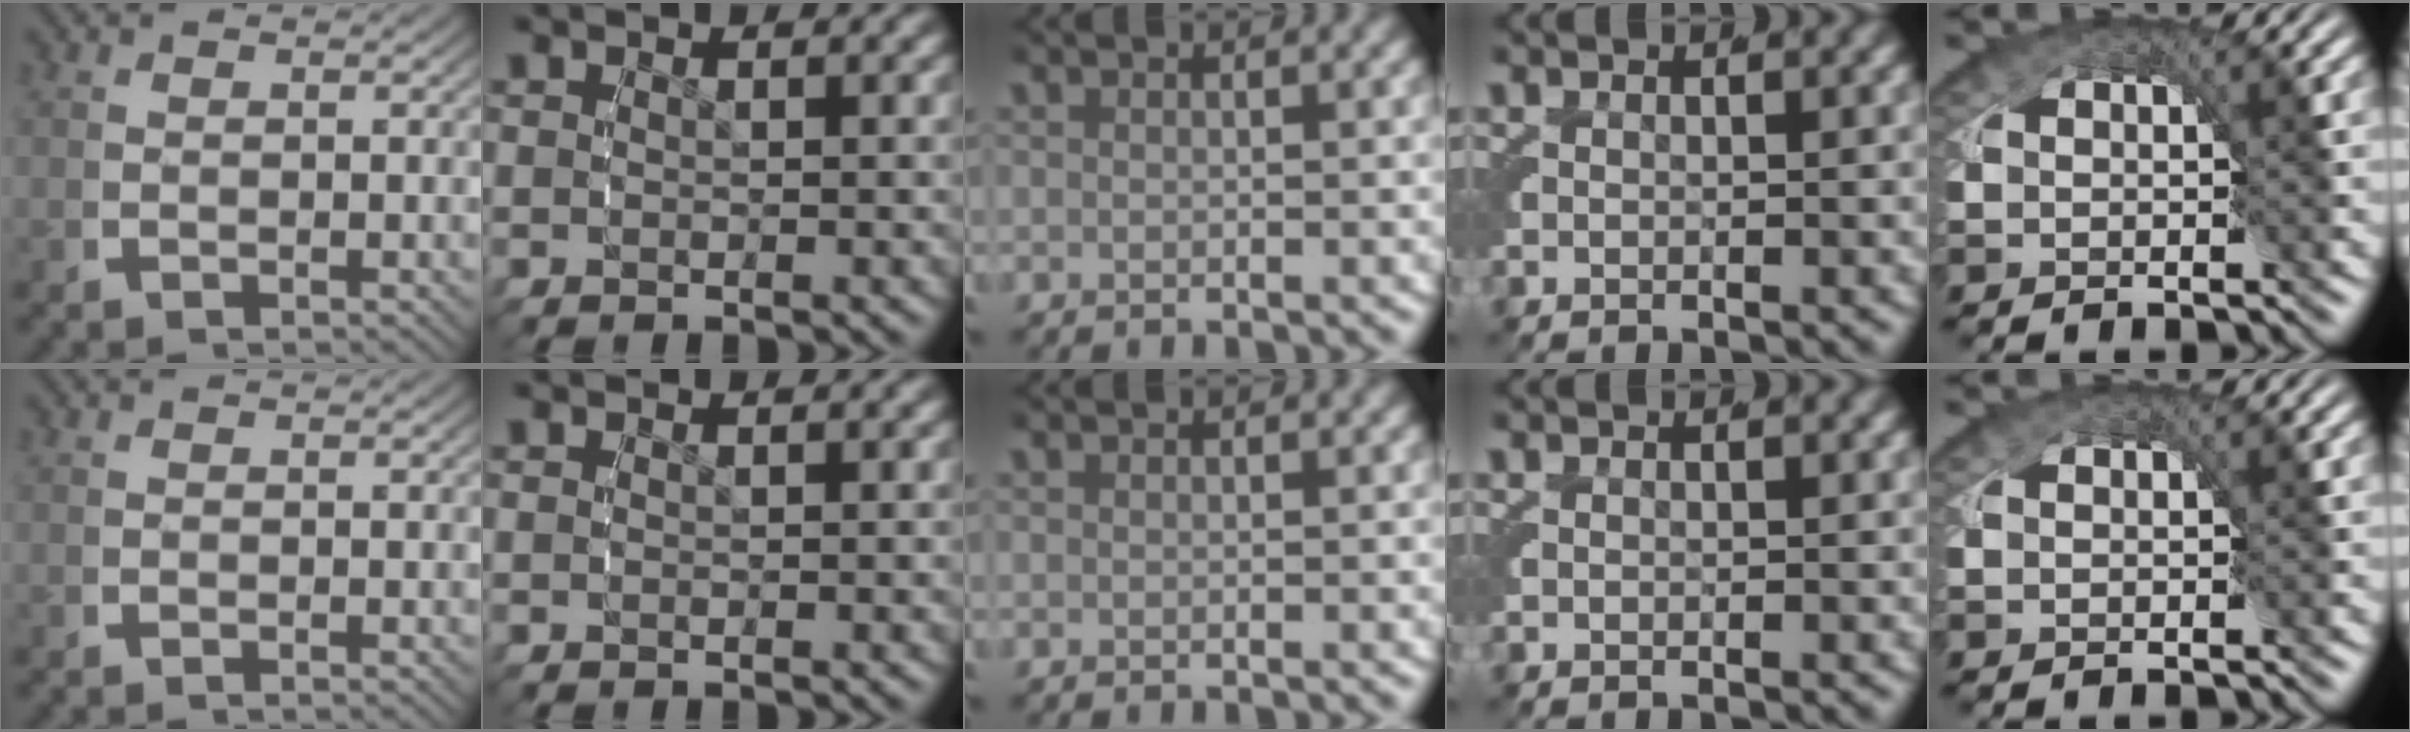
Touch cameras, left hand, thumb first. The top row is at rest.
{}